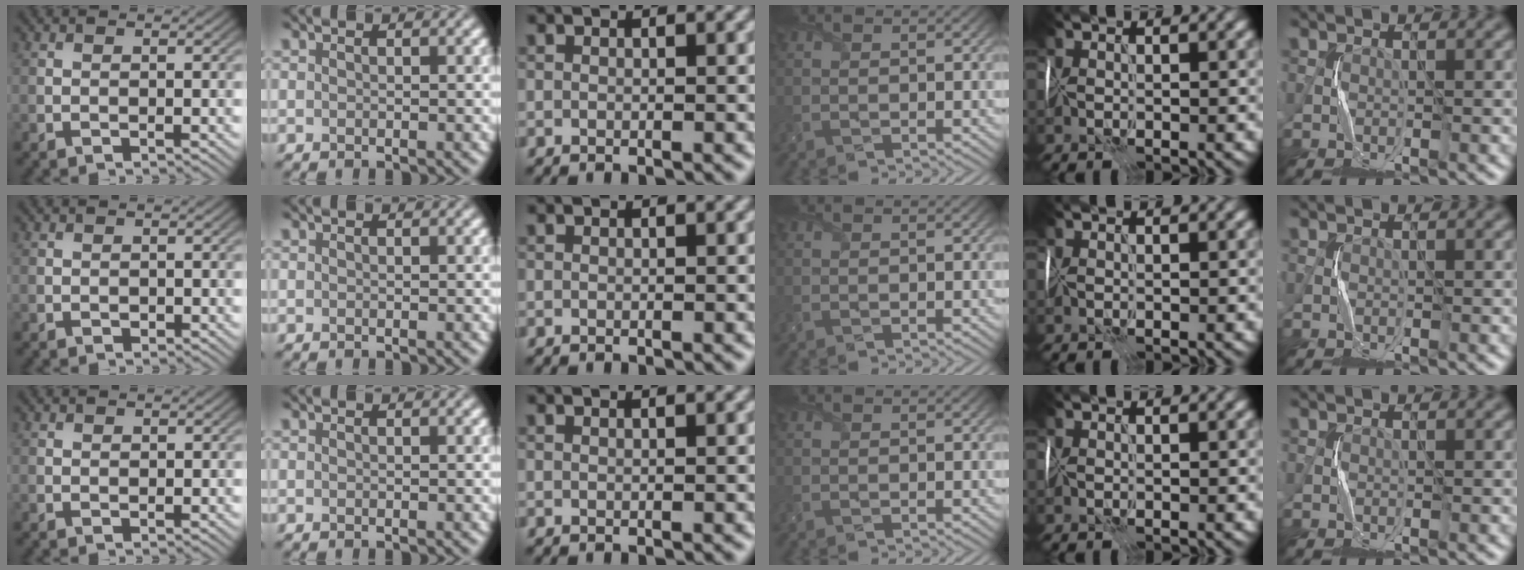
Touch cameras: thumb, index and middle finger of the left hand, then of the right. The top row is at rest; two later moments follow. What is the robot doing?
{"motion": "wrap", "object": "cellophane"}